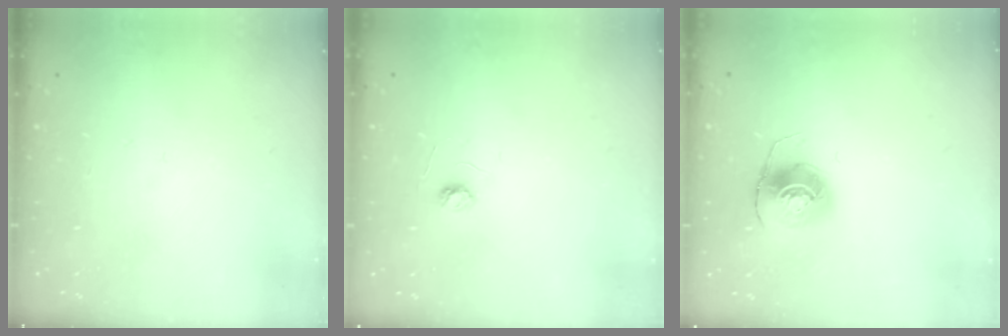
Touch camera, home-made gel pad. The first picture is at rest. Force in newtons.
{"total": 3.1, "press": 3.1, "slide": 0.3}
{"total": 7.9, "press": 7.9, "slide": 0.1}